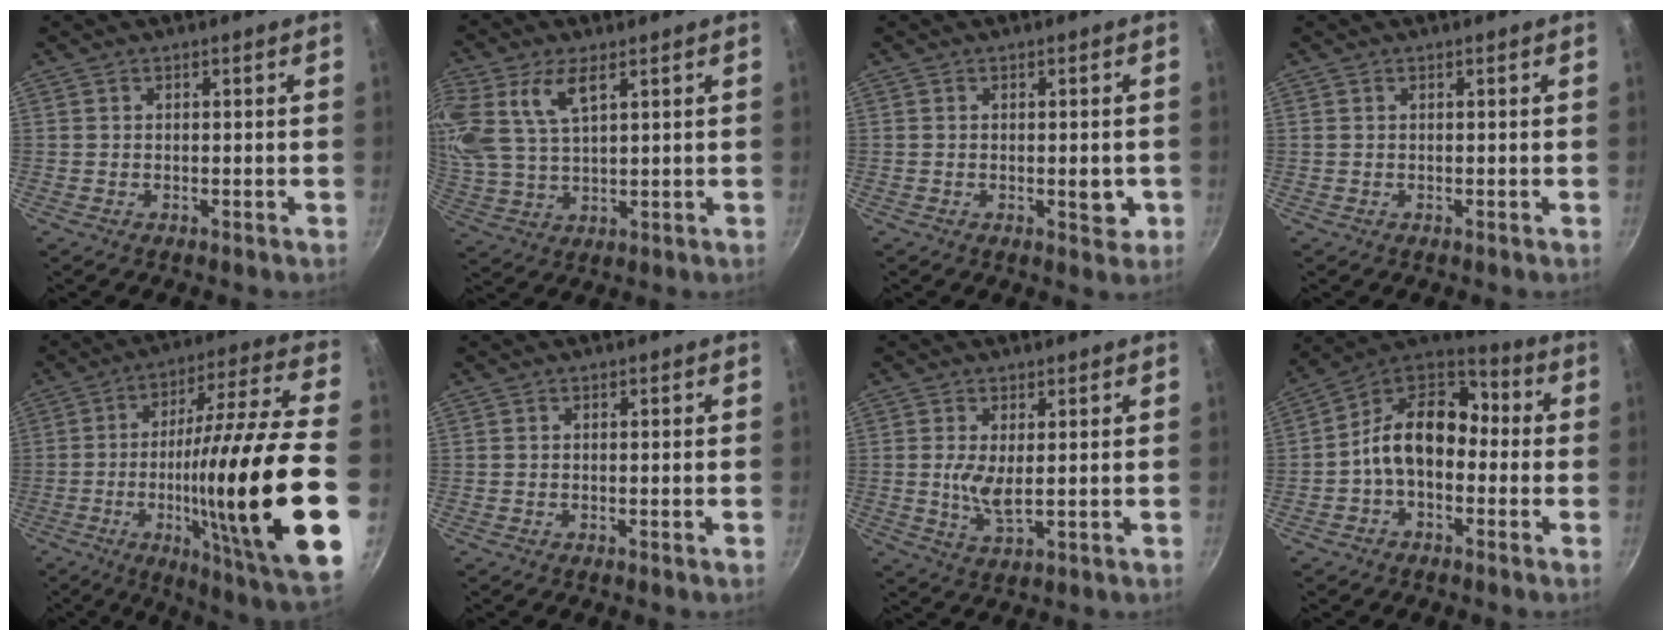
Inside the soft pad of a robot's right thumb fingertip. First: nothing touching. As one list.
[{"total": 12.3, "force": [5.6, 6.1, 9.1], "torque": [-0.190, -0.010, 0.117]}, {"total": 3.9, "force": [-0.8, 1.7, 3.4], "torque": [-0.033, -0.001, -0.010]}, {"total": 0.0}, {"total": 32.3, "force": [-6.2, 6.0, 31.1], "torque": [-0.459, 0.018, -0.092]}, {"total": 0.6, "force": [-0.2, -0.1, 0.5], "torque": [-0.012, 0.001, -0.003]}, {"total": 5.0, "force": [0.4, 1.5, 4.7], "torque": [-0.100, -0.013, 0.013]}, {"total": 14.5, "force": [-1.6, 10.0, 10.4], "torque": [-0.142, 0.055, -0.052]}]